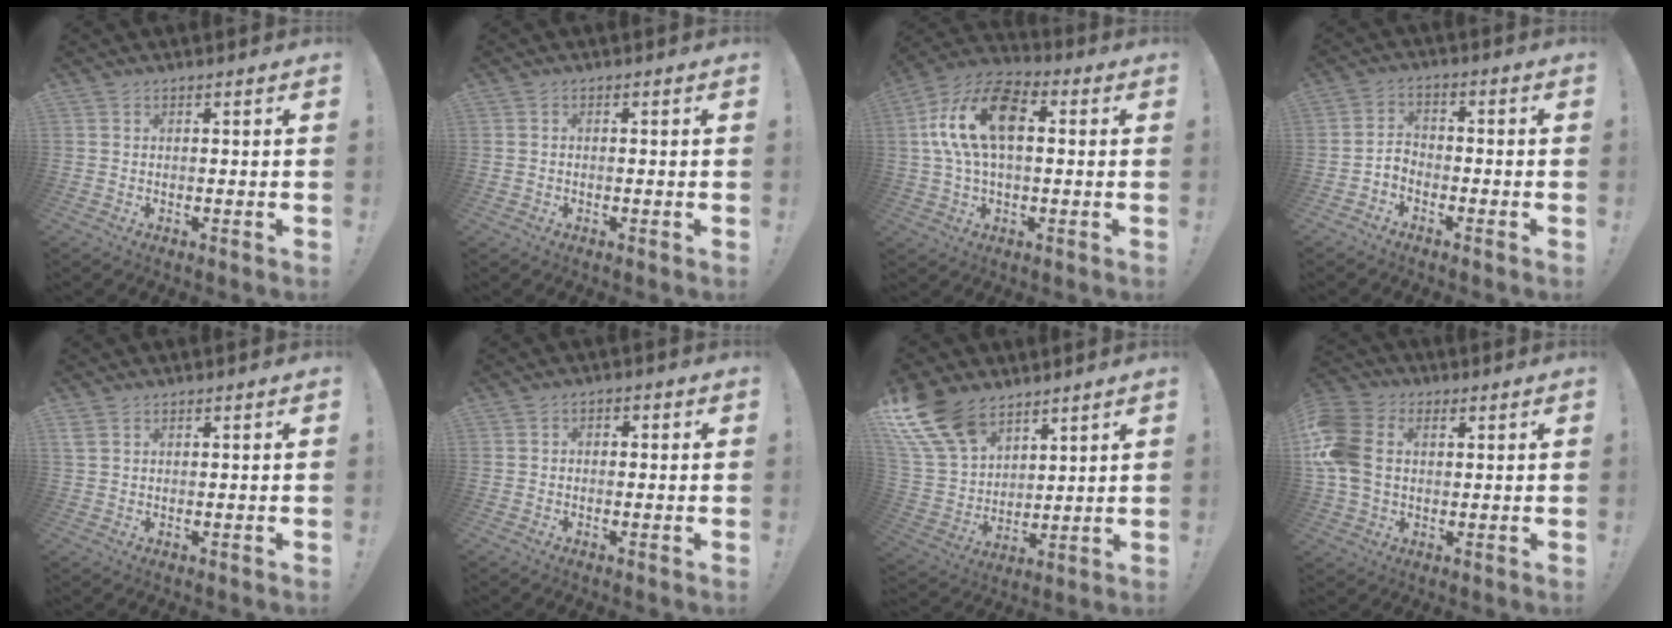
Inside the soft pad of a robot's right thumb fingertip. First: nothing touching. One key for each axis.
{"total": 0.9, "fx": -0.6, "fy": 0.5, "fz": 0.4, "tx": -0.011, "ty": 0.004, "tz": -0.010}
{"total": 16.9, "fx": 3.0, "fy": 9.6, "fz": 13.6, "tx": -0.253, "ty": 0.014, "tz": 0.054}
{"total": 4.1, "fx": -2.9, "fy": 2.4, "fz": 1.8, "tx": -0.039, "ty": 0.009, "tz": -0.052}
{"total": 1.7, "fx": 1.0, "fy": 1.0, "fz": 1.0, "tx": -0.023, "ty": 0.004, "tz": 0.019}
{"total": 2.1, "fx": -1.4, "fy": 1.3, "fz": 1.0, "tx": -0.010, "ty": 0.010, "tz": -0.027}
{"total": 17.9, "fx": 11.6, "fy": 10.2, "fz": 9.0, "tx": -0.194, "ty": -0.068, "tz": 0.223}
{"total": 13.6, "fx": 1.7, "fy": 10.1, "fz": 8.9, "tx": -0.194, "ty": 0.008, "tz": 0.035}